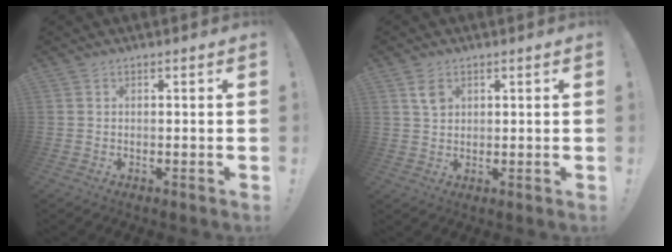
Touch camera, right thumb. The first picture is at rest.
{"total": 3.8, "force": [1.8, 2.6, 2.1], "torque": [-0.022, -0.006, 0.030]}